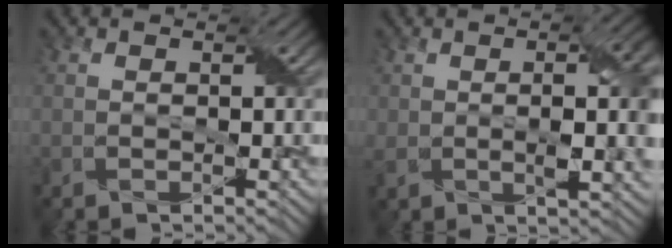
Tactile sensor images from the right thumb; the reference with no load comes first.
{"total": 7.8, "force": [0.3, 2.9, 7.3], "torque": [-0.126, -0.004, 0.006]}